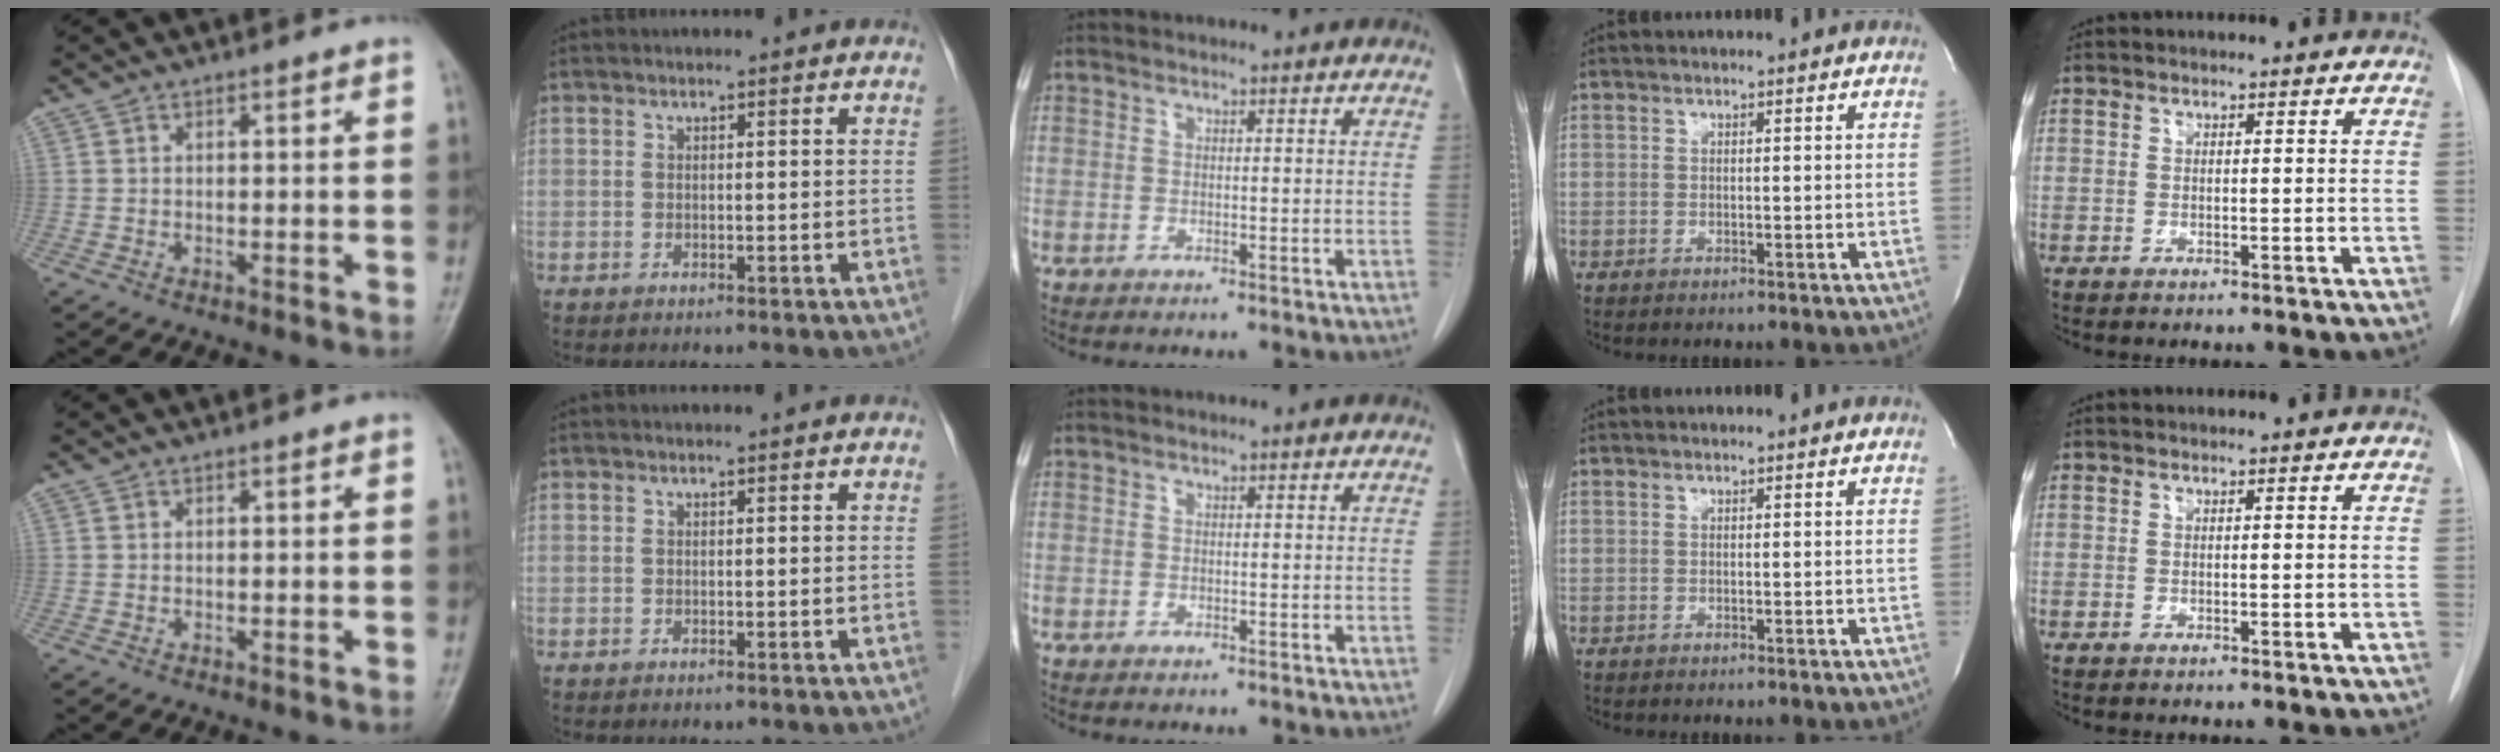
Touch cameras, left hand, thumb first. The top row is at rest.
{}